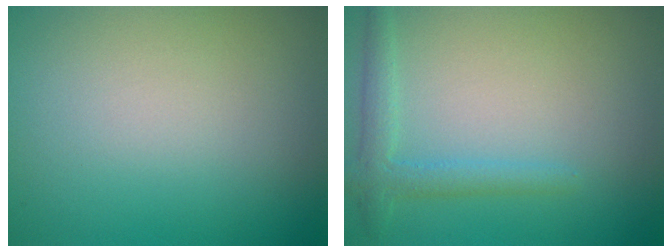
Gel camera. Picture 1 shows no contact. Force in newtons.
{"total": 2.3, "press": 2.3, "slide": 0.2}